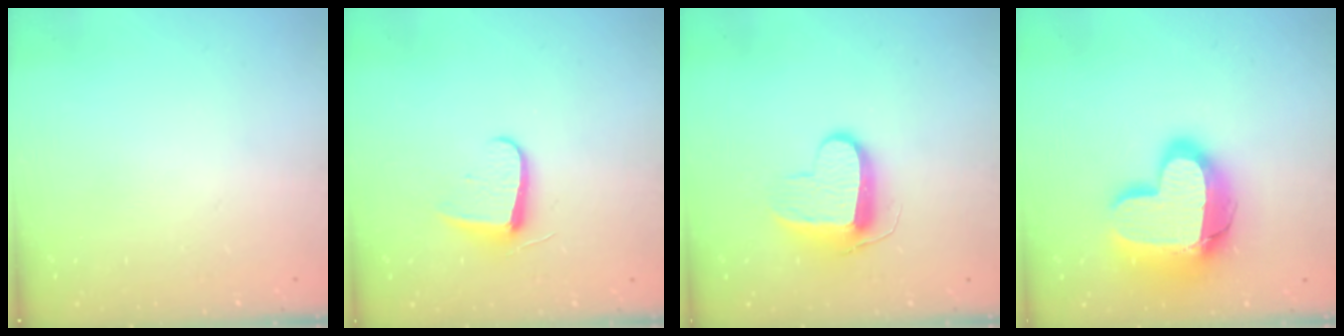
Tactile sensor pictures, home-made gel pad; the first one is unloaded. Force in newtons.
{"total": 7.8, "press": 7.7, "slide": 0.4}
{"total": 9.8, "press": 9.8, "slide": 0.1}
{"total": 18.9, "press": 18.9, "slide": 1.2}